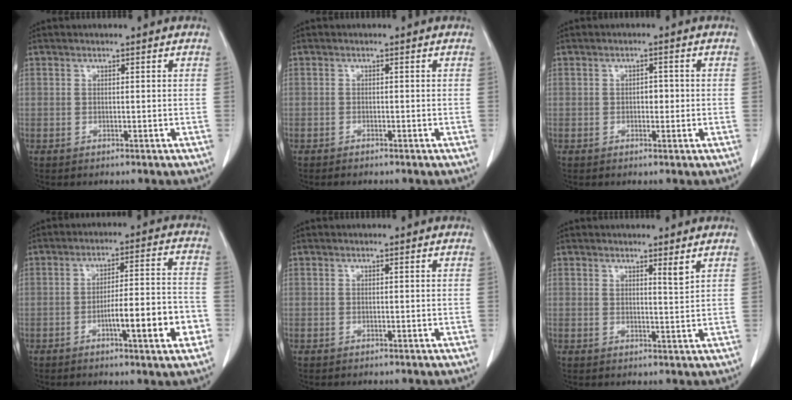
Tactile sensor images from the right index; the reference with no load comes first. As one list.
[{"total": 0.6, "force": [-0.6, 0.1, 0.2], "torque": [-0.008, -0.001, -0.006]}, {"total": 1.8, "force": [-0.2, 1.1, 1.4], "torque": [-0.018, 0.004, -0.003]}, {"total": 10.9, "force": [-4.0, 1.1, 10.1], "torque": [-0.149, 0.010, -0.056]}, {"total": 0.0}, {"total": 1.9, "force": [1.5, -0.2, 1.2], "torque": [-0.020, -0.012, 0.025]}]